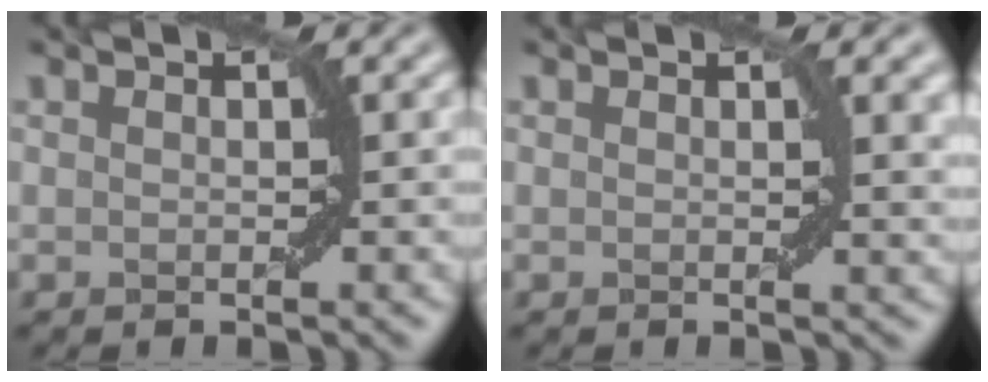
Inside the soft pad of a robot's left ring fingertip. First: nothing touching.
{"total": 1.8, "force": [0.7, 0.3, 1.7], "torque": [-0.017, 0.000, 0.012]}